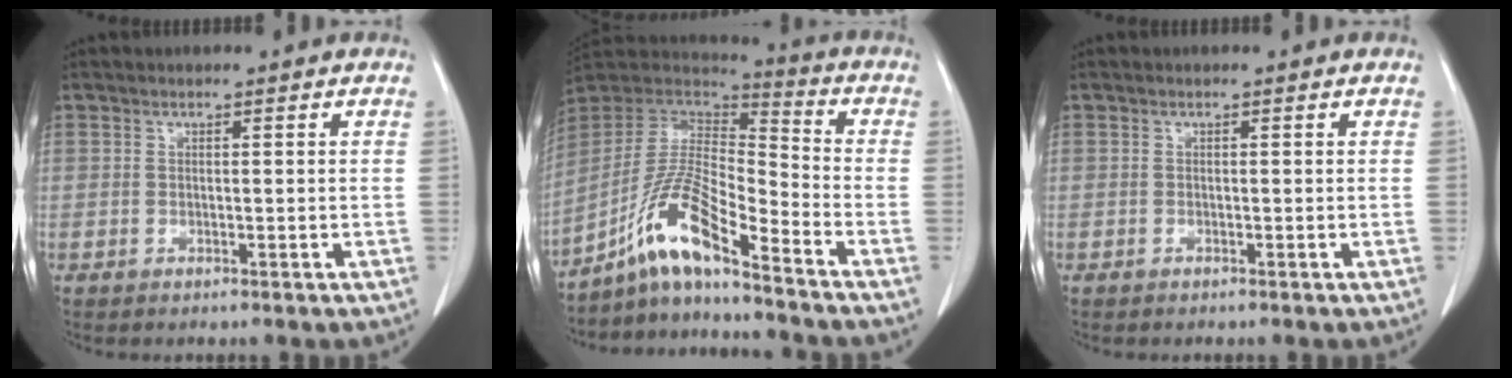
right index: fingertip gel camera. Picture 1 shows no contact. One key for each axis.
{"total": 12.6, "fx": -8.8, "fy": 1.1, "fz": 8.9, "tx": -0.185, "ty": 0.006, "tz": -0.167}
{"total": 0.0}